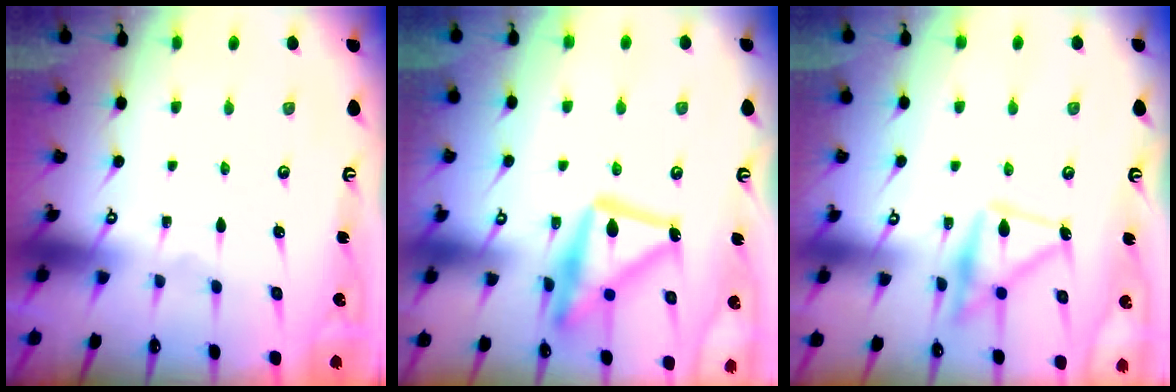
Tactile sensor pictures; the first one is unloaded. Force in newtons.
{"total": 19.2, "press": 19.1, "slide": 1.3}
{"total": 18.0, "press": 18.0, "slide": 1.1}